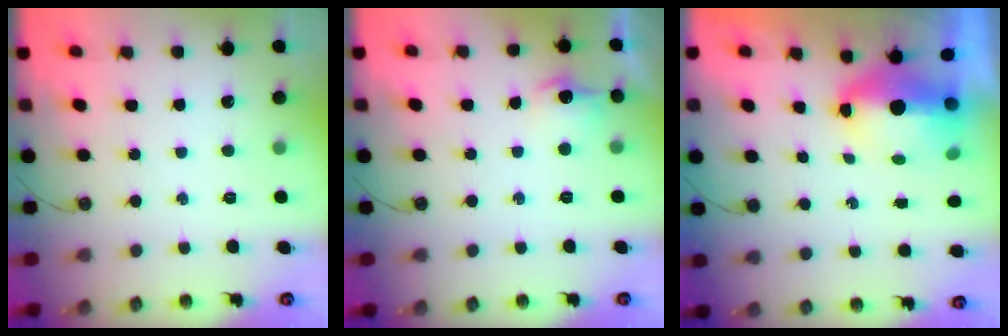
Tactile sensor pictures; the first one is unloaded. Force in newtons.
{"total": 8.0, "press": 8.0, "slide": 0.7}
{"total": 10.9, "press": 8.9, "slide": 6.3}